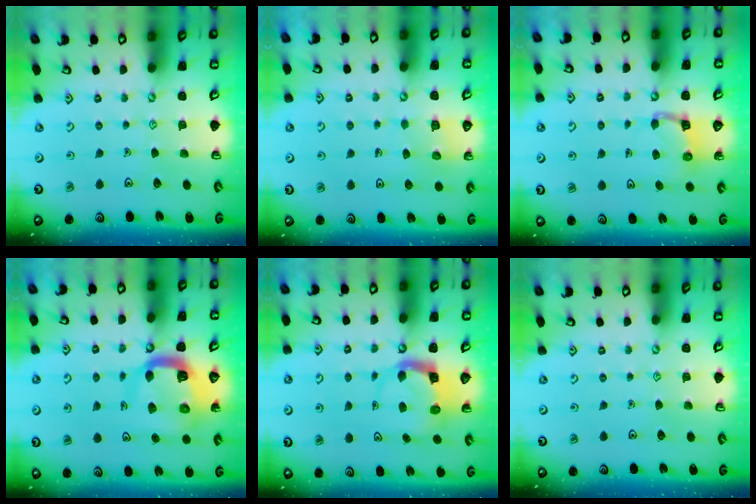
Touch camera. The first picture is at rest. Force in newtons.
{"total": 5.2, "press": 5.2, "slide": 0.3}
{"total": 4.6, "press": 4.6, "slide": 0.3}
{"total": 12.5, "press": 12.4, "slide": 1.5}
{"total": 3.9, "press": 3.9, "slide": 0.3}
{"total": 0.0}